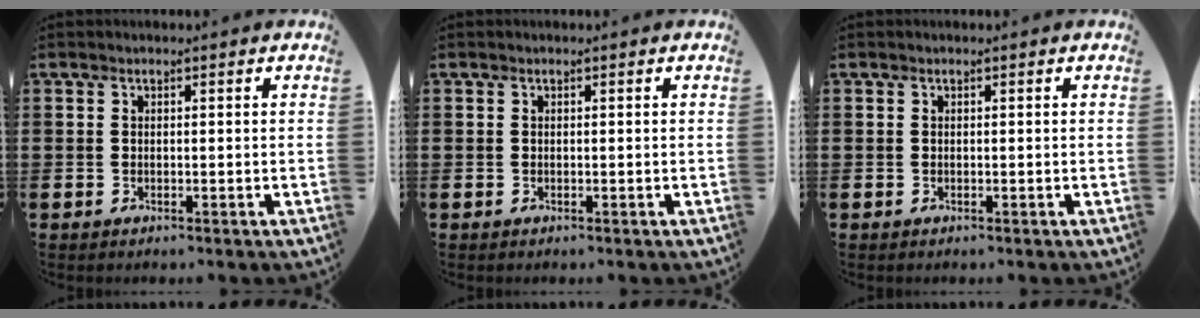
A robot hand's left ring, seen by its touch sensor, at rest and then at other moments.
{"total": 0.0}
{"total": 0.0}